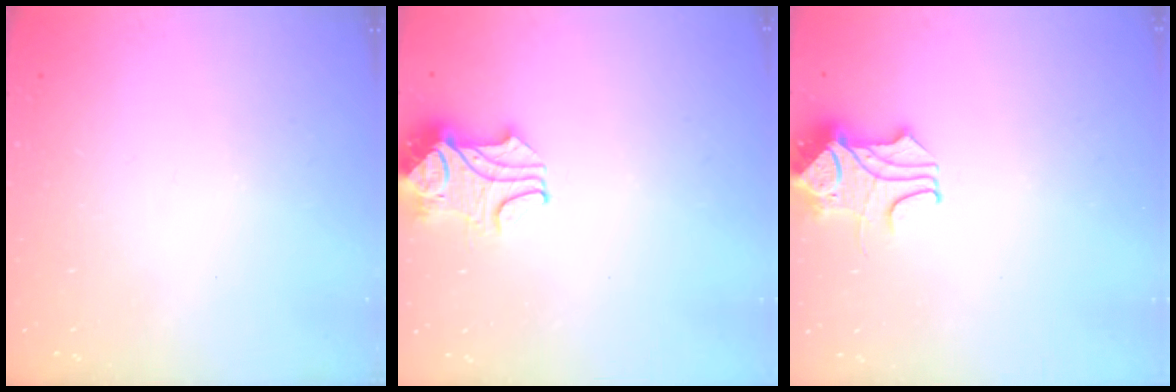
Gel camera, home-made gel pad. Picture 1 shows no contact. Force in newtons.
{"total": 2.4, "press": 2.1, "slide": 1.0}
{"total": 2.1, "press": 1.8, "slide": 0.9}